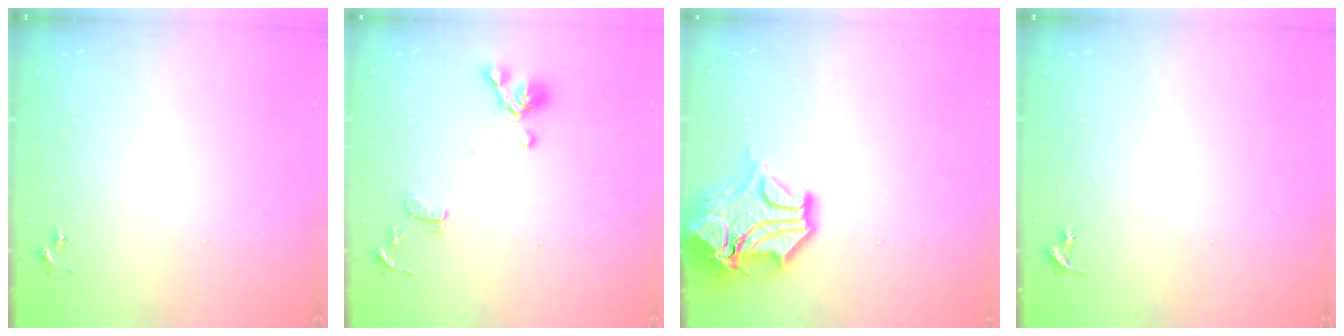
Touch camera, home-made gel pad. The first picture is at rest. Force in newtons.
{"total": 13.1, "press": 13.0, "slide": 1.4}
{"total": 17.9, "press": 17.7, "slide": 2.6}
{"total": 0.0}